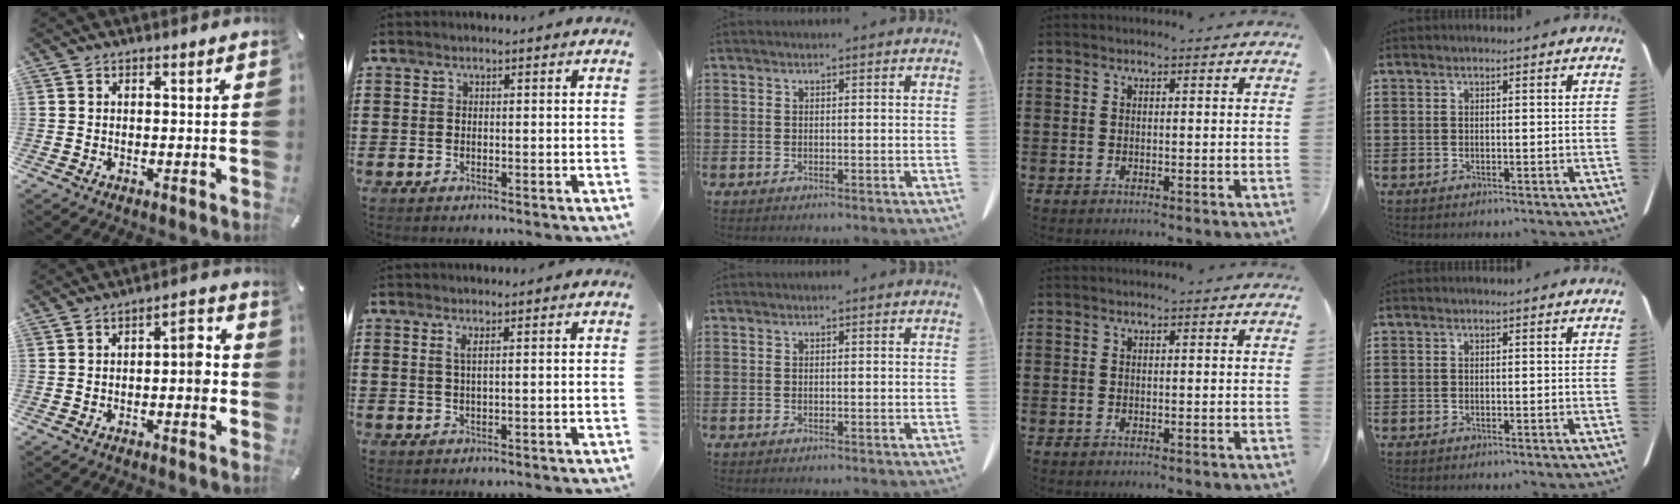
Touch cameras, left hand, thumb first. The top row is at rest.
{"thumb": {"total": 6.4, "force": [-1.4, 2.9, 5.6], "torque": [-0.072, 0.012, -0.030]}, "index": {"total": 1.6, "force": [0.6, -0.1, 1.4], "torque": [-0.031, -0.002, 0.010]}}